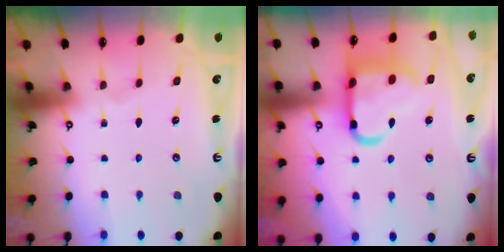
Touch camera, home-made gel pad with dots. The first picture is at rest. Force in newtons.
{"total": 14.9, "press": 14.8, "slide": 1.4}